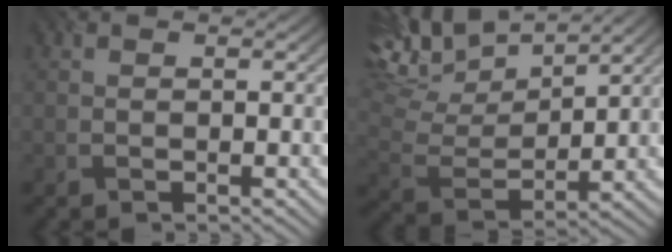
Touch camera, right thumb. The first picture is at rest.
{"total": 12.7, "force": [10.2, 3.5, 6.8], "torque": [-0.186, 0.007, 0.172]}